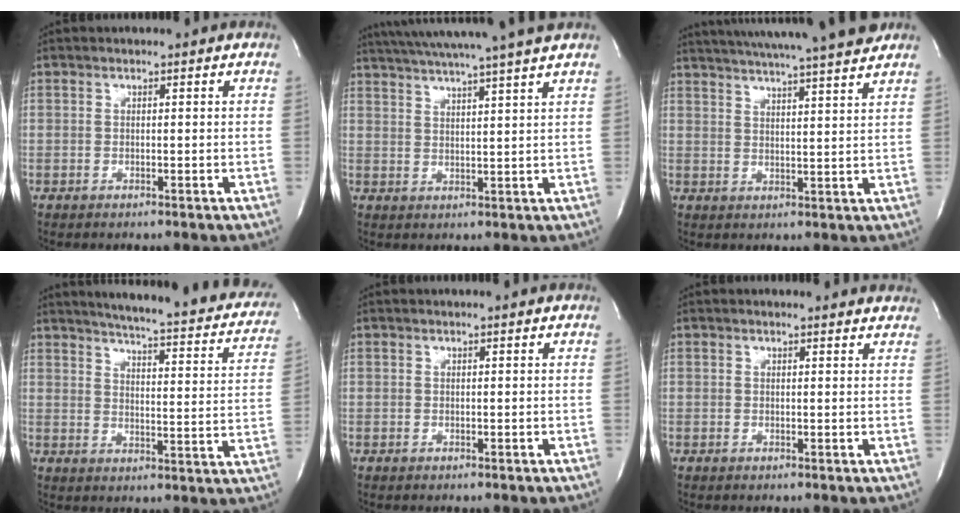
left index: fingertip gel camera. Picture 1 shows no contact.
{"total": 15.7, "force": [13.7, -1.7, 7.5], "torque": [-0.134, -0.006, 0.192]}
{"total": 18.6, "force": [16.6, -0.5, 8.4], "torque": [-0.144, -0.006, 0.226]}
{"total": 26.2, "force": [22.7, 4.1, 12.4], "torque": [-0.174, -0.052, 0.260]}
{"total": 0.8, "force": [0.7, -0.2, 0.3], "torque": [-0.008, 0.000, 0.015]}
{"total": 5.7, "force": [5.5, 0.7, 1.2], "torque": [-0.010, -0.001, 0.041]}